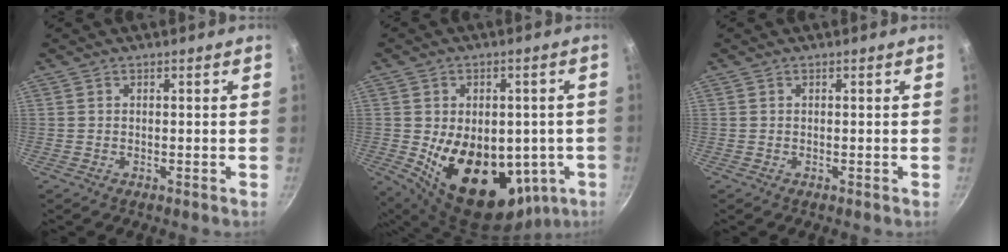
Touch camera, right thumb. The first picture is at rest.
{"total": 21.8, "force": [-3.7, 14.4, 16.0], "torque": [-0.225, -0.007, -0.028]}
{"total": 0.0}